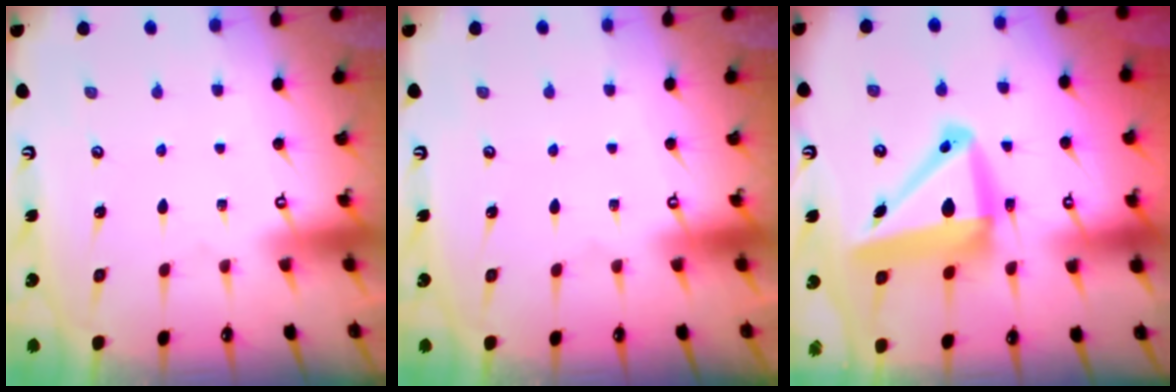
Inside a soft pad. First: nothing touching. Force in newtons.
{"total": 0.0}
{"total": 14.0, "press": 13.6, "slide": 3.2}